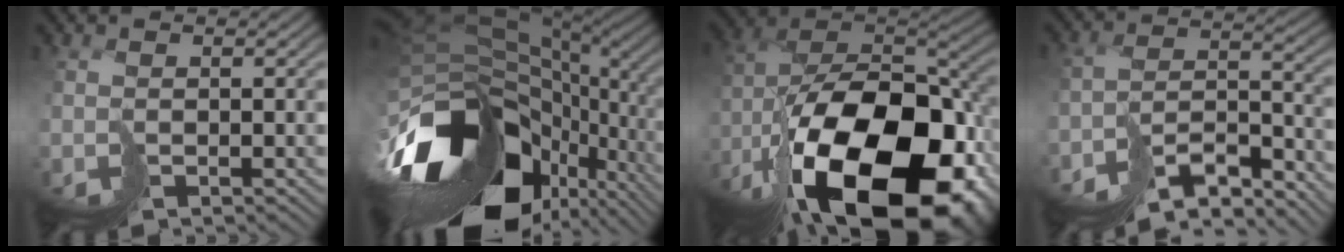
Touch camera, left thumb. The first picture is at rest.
{"total": 17.5, "force": [-5.4, 10.7, 12.7], "torque": [-0.260, -0.028, -0.053]}
{"total": 21.3, "force": [-10.0, 10.9, 15.3], "torque": [-0.292, -0.033, -0.139]}
{"total": 11.7, "force": [-9.8, 3.1, 5.5], "torque": [-0.102, 0.001, -0.157]}